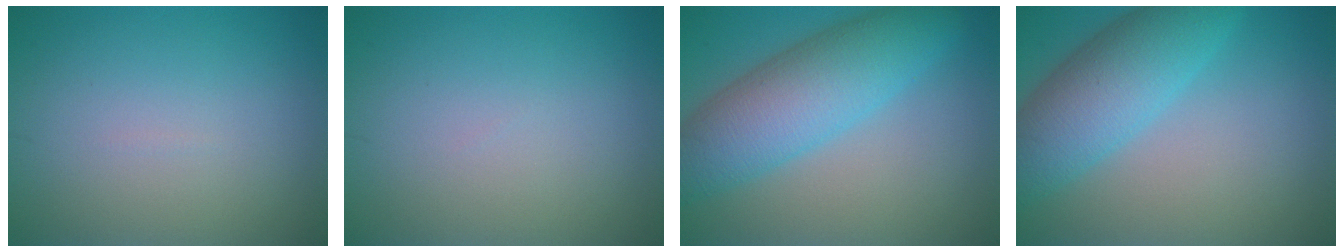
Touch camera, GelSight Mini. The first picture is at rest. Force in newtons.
{"total": 0.0}
{"total": 7.9, "press": 7.9, "slide": 0.1}
{"total": 7.0, "press": 7.0, "slide": 0.3}